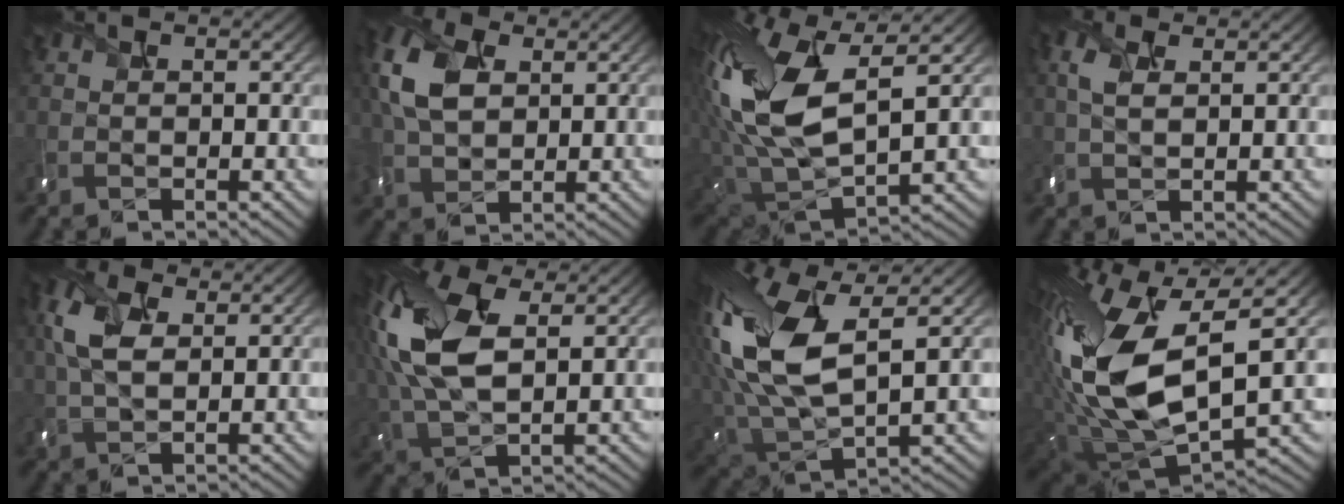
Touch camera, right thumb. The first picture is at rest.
{"total": 8.4, "force": [2.3, 5.6, 5.8], "torque": [-0.167, 0.012, 0.041]}
{"total": 16.0, "force": [3.8, 8.4, 13.1], "torque": [-0.325, 0.007, 0.075]}
{"total": 2.7, "force": [1.1, 1.3, 2.1], "torque": [-0.062, 0.007, 0.024]}
{"total": 6.0, "force": [1.8, 3.4, 4.6], "torque": [-0.123, 0.011, 0.033]}
{"total": 13.6, "force": [3.6, 7.4, 10.9], "torque": [-0.268, 0.010, 0.062]}
{"total": 15.6, "force": [3.9, 8.0, 12.8], "torque": [-0.320, 0.012, 0.077]}
{"total": 18.2, "force": [2.1, 9.9, 15.1], "torque": [-0.345, -0.018, 0.042]}